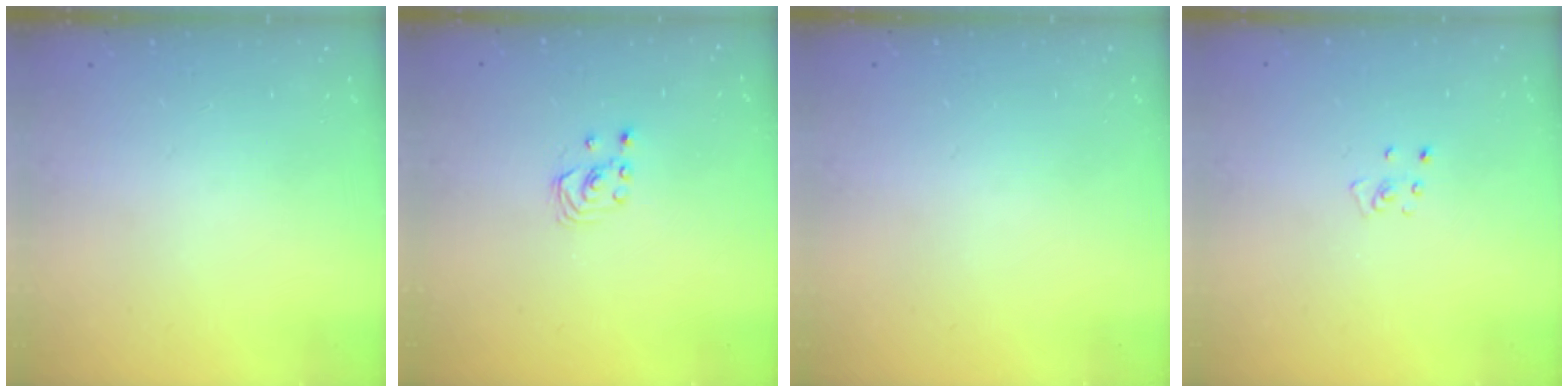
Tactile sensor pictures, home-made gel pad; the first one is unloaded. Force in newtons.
{"total": 1.9, "press": 1.9, "slide": 0.2}
{"total": 0.0}
{"total": 3.2, "press": 3.2, "slide": 0.4}